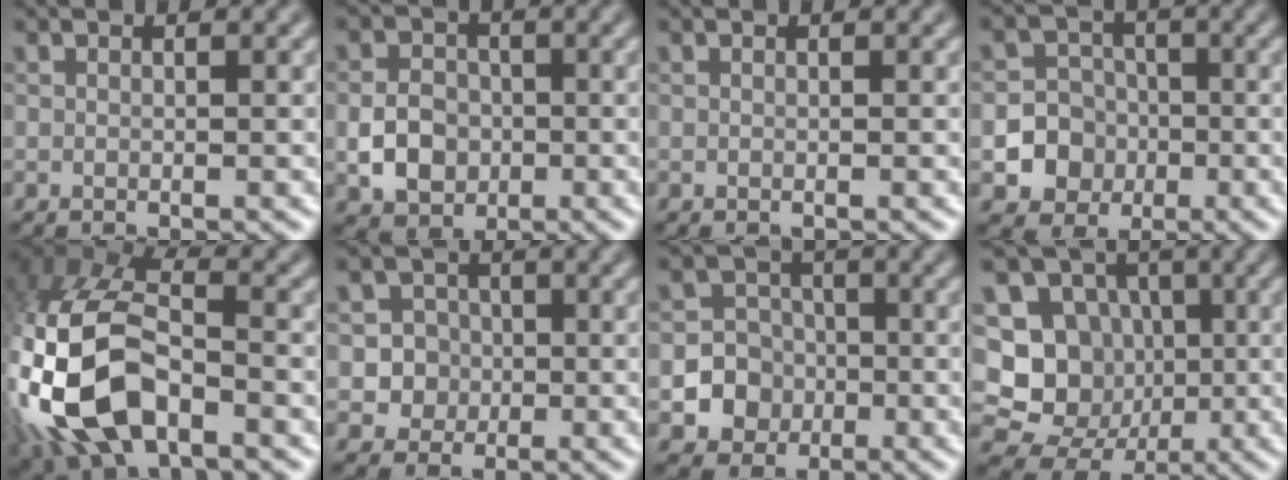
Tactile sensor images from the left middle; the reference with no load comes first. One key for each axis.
{"total": 3.8, "fx": -0.8, "fy": 3.2, "fz": 1.9, "tx": -0.032, "ty": 0.001, "tz": -0.018}
{"total": 0.0}
{"total": 7.4, "fx": -2.1, "fy": 6.9, "fz": 1.5, "tx": -0.013, "ty": 0.001, "tz": -0.060}
{"total": 13.1, "fx": -3.1, "fy": 7.9, "fz": 9.9, "tx": -0.237, "ty": -0.004, "tz": -0.060}
{"total": 4.0, "fx": -0.3, "fy": 3.9, "fz": 0.8, "tx": 0.010, "ty": 0.018, "tz": -0.012}
{"total": 6.6, "fx": -1.9, "fy": 6.1, "fz": 1.3, "tx": -0.007, "ty": 0.005, "tz": -0.054}
{"total": 10.4, "fx": -0.2, "fy": 9.7, "fz": 3.6, "tx": -0.073, "ty": 0.025, "tz": -0.026}